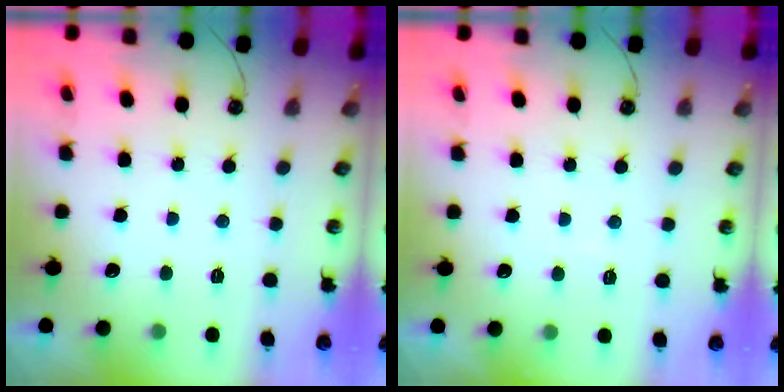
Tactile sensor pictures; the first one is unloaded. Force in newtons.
{"total": 2.9, "press": 2.8, "slide": 0.5}